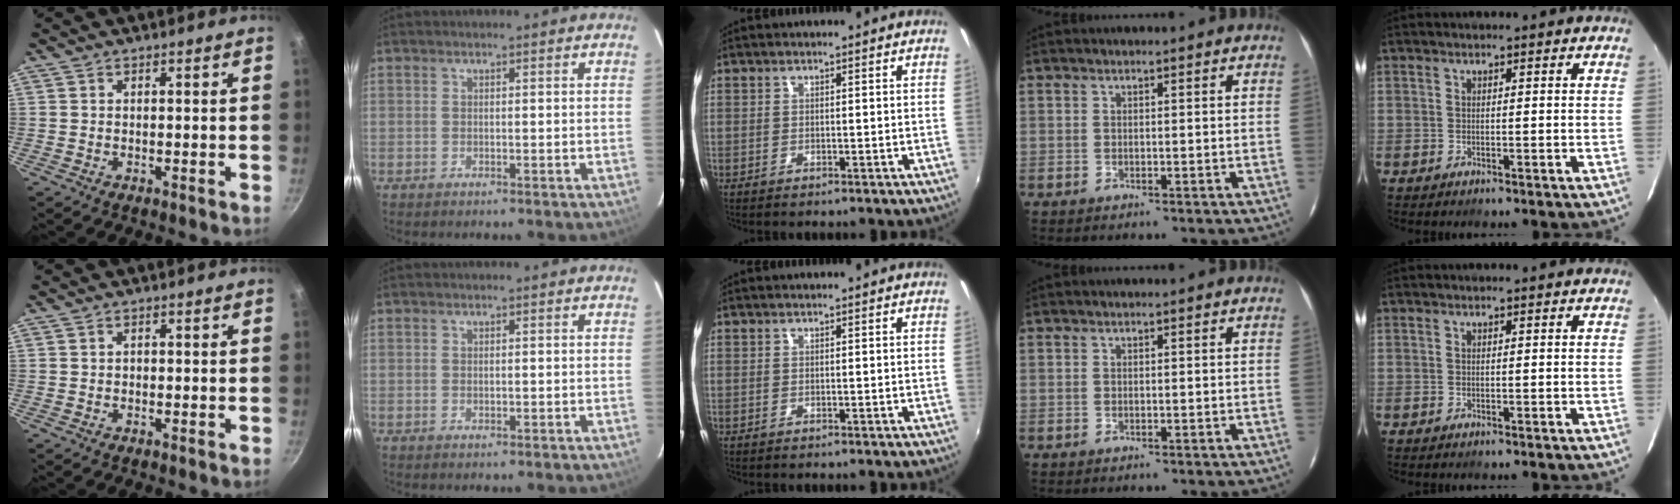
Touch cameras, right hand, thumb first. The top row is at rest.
{"thumb": {"total": 0.5, "force": [0.0, 0.4, 0.3], "torque": [-0.003, 0.003, 0.001]}, "index": {"total": 0.6, "force": [0.1, 0.3, 0.5], "torque": [-0.008, 0.000, 0.003]}}